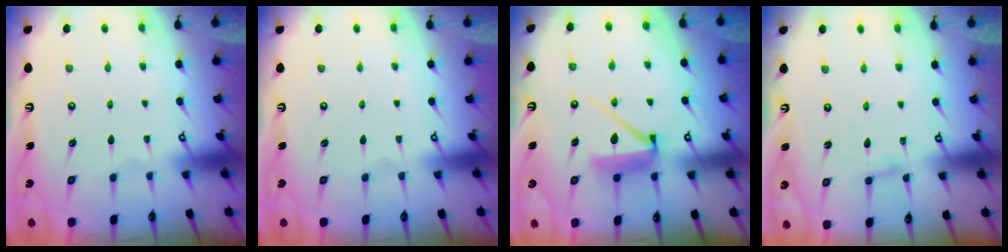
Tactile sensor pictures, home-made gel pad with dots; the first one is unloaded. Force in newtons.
{"total": 0.0}
{"total": 9.2, "press": 9.2, "slide": 0.5}
{"total": 2.8, "press": 2.8, "slide": 0.3}